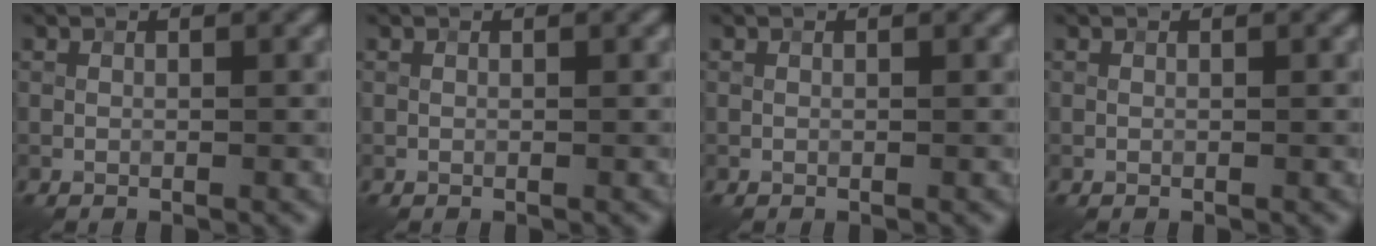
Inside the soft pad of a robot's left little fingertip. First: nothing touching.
{"total": 0.0}
{"total": 0.0}
{"total": 0.0}